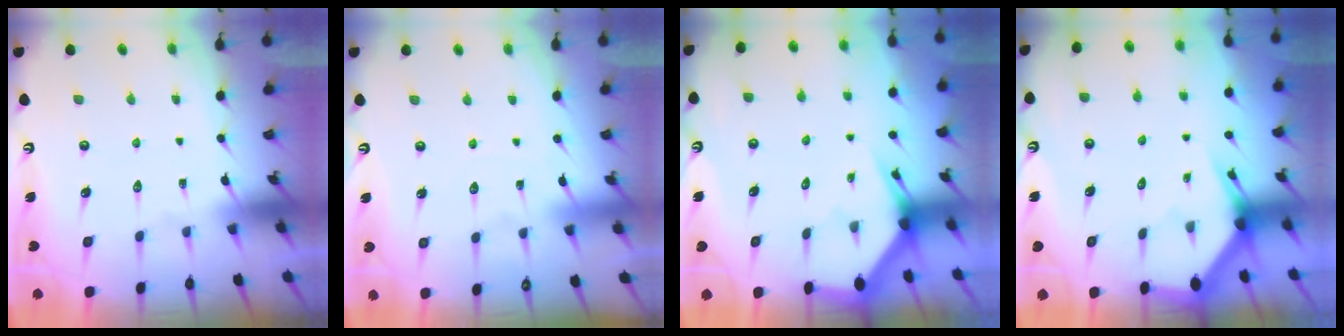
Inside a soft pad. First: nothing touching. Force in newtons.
{"total": 2.4, "press": 2.4, "slide": 0.2}
{"total": 2.7, "press": 2.7, "slide": 0.1}
{"total": 2.7, "press": 2.7, "slide": 0.0}